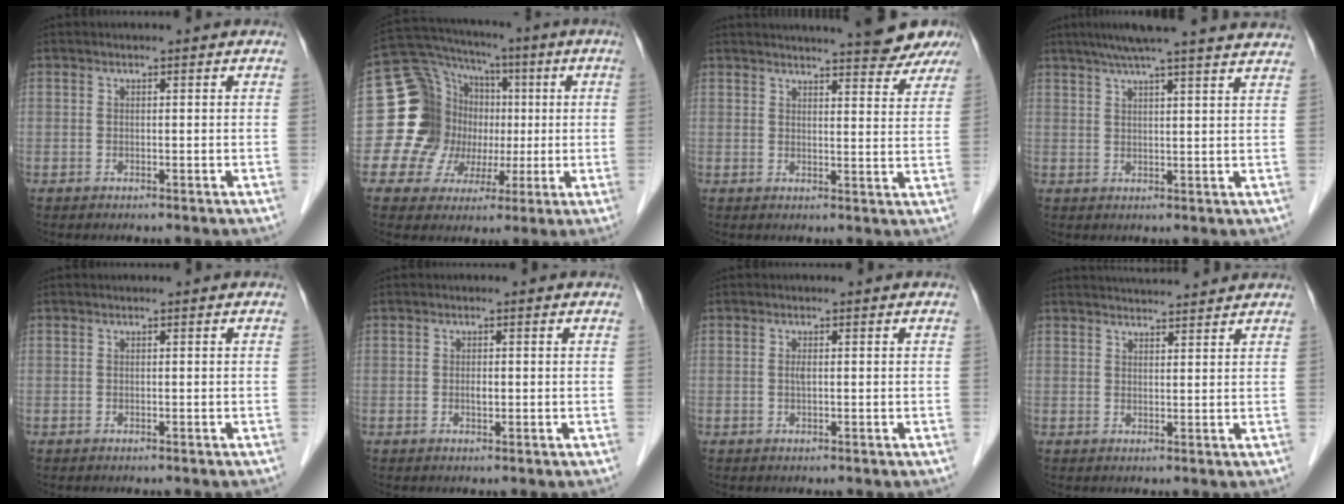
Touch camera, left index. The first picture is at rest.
{"total": 13.7, "force": [-0.4, 12.6, 5.5], "torque": [-0.087, 0.040, 0.003]}
{"total": 17.7, "force": [16.0, 2.9, 7.0], "torque": [-0.090, -0.008, 0.186]}
{"total": 19.1, "force": [16.8, 0.3, 9.2], "torque": [-0.142, 0.018, 0.211]}
{"total": 0.0}
{"total": 0.9, "force": [-0.3, 0.5, 0.7], "torque": [-0.014, -0.003, -0.005]}
{"total": 0.8, "force": [-0.2, 0.2, 0.7], "torque": [-0.016, -0.003, -0.003]}
{"total": 6.1, "force": [6.0, 0.2, 1.3], "torque": [-0.023, 0.025, 0.084]}